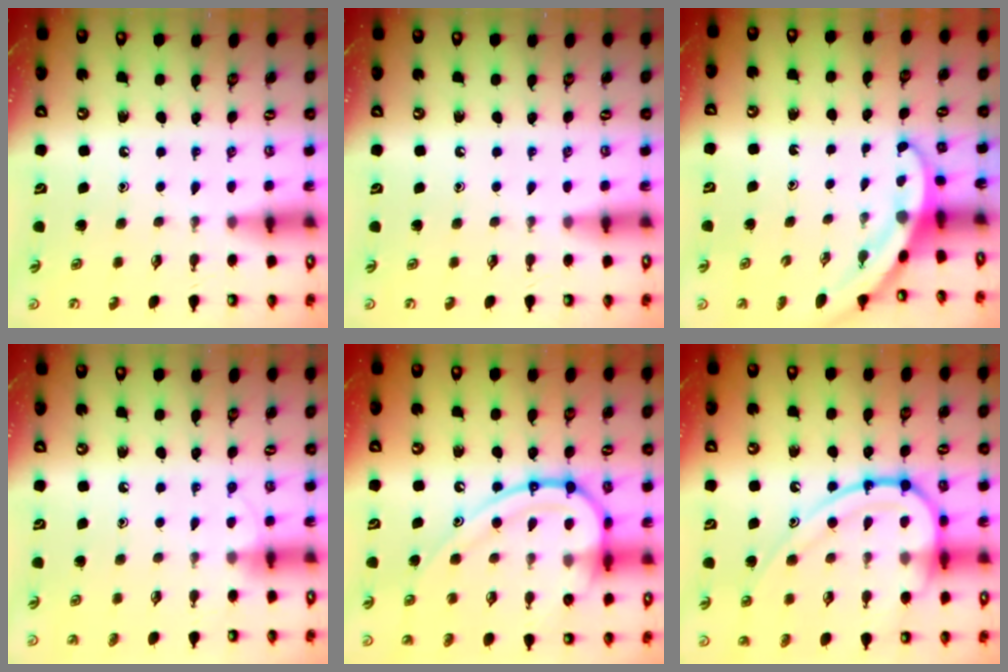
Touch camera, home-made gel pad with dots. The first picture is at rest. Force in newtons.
{"total": 0.0}
{"total": 3.2, "press": 3.2, "slide": 0.1}
{"total": 3.3, "press": 3.3, "slide": 0.3}
{"total": 18.5, "press": 18.5, "slide": 1.2}
{"total": 18.0, "press": 17.9, "slide": 1.7}